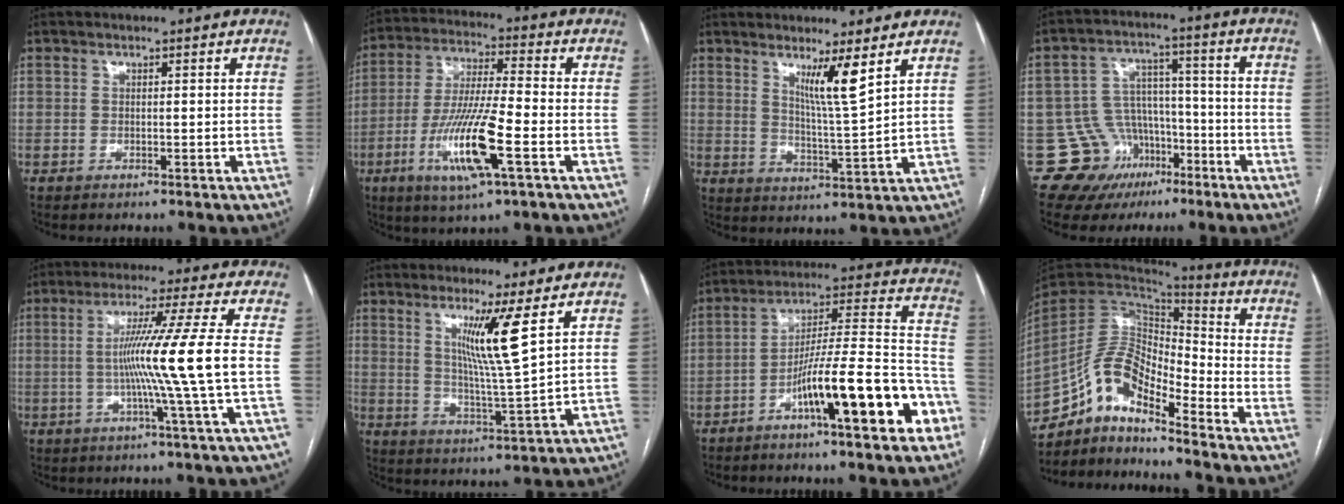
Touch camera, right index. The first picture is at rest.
{"total": 13.9, "force": [-4.9, 1.1, 12.9], "torque": [-0.259, -0.016, -0.090]}
{"total": 6.1, "force": [3.7, -0.9, 4.7], "torque": [-0.080, -0.023, 0.064]}
{"total": 11.8, "force": [-5.9, 10.1, 1.5], "torque": [-0.021, 0.070, -0.078]}
{"total": 13.0, "force": [-1.4, -3.4, 12.5], "torque": [-0.211, -0.004, -0.024]}
{"total": 8.4, "force": [3.8, -1.6, 7.3], "torque": [-0.126, -0.022, 0.070]}
{"total": 17.6, "force": [-8.4, 2.2, 15.2], "torque": [-0.216, 0.024, -0.126]}
{"total": 12.2, "force": [-9.6, 3.5, 6.7], "torque": [-0.128, 0.036, -0.180]}